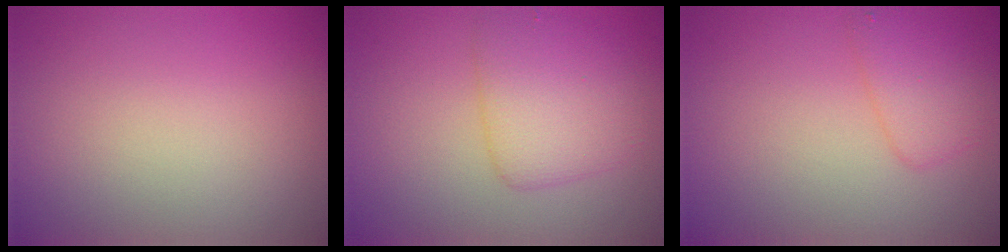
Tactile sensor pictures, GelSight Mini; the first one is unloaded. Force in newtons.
{"total": 4.1, "press": 4.1, "slide": 0.1}
{"total": 2.6, "press": 2.5, "slide": 0.2}